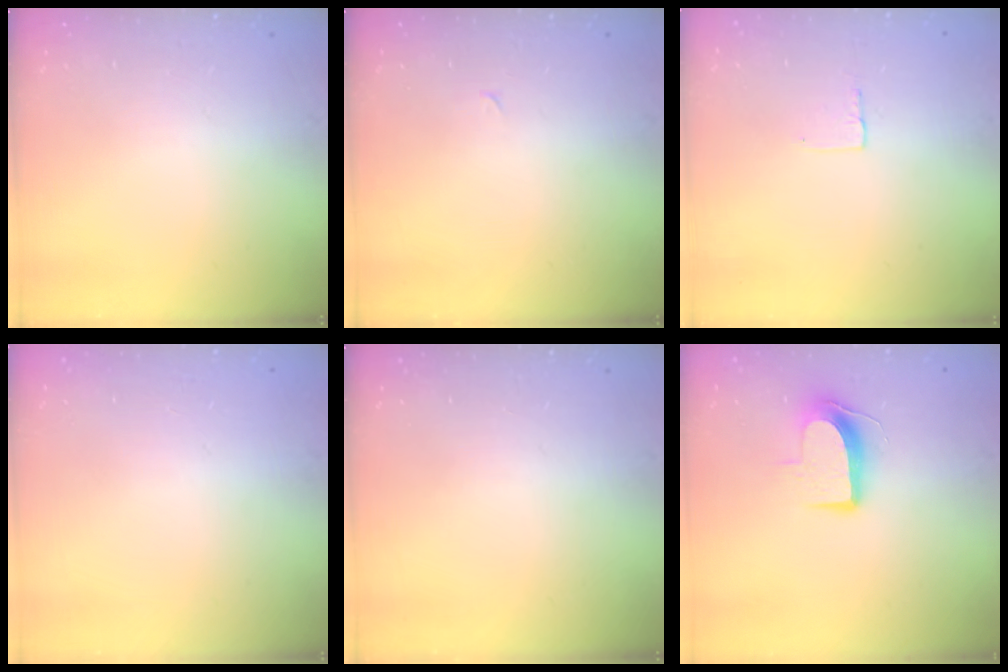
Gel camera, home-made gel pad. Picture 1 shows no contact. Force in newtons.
{"total": 0.0}
{"total": 2.7, "press": 2.7, "slide": 0.1}
{"total": 0.0}
{"total": 0.0}
{"total": 8.7, "press": 8.6, "slide": 0.7}